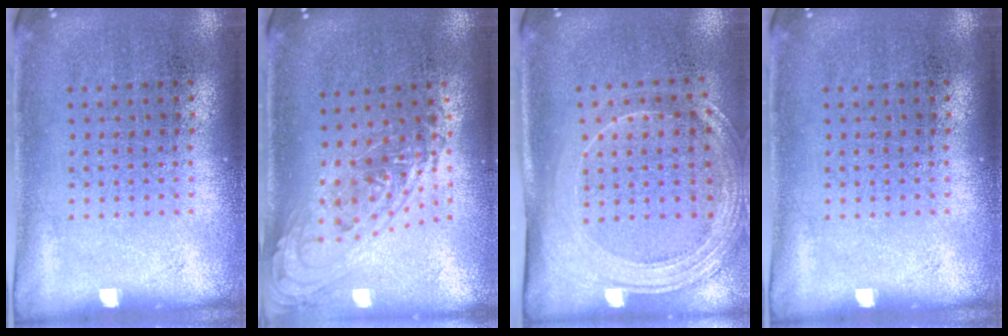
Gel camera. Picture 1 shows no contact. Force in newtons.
{"total": 1.1, "press": 1.0, "slide": 0.4}
{"total": 2.1, "press": 1.8, "slide": 1.1}
{"total": 0.0}